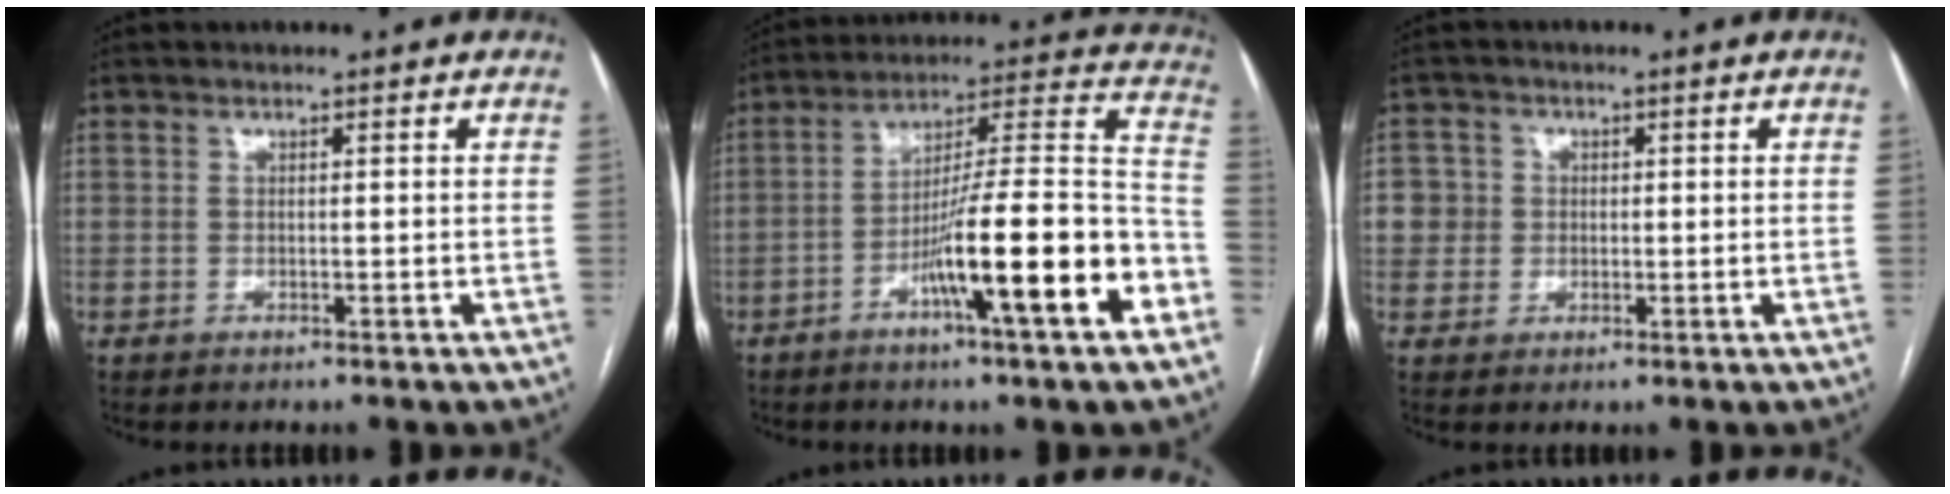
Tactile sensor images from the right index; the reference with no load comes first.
{"total": 18.6, "force": [-7.8, 0.6, 16.9], "torque": [-0.245, 0.005, -0.125]}
{"total": 4.5, "force": [0.5, 4.5, 0.3], "torque": [0.006, 0.013, 0.010]}